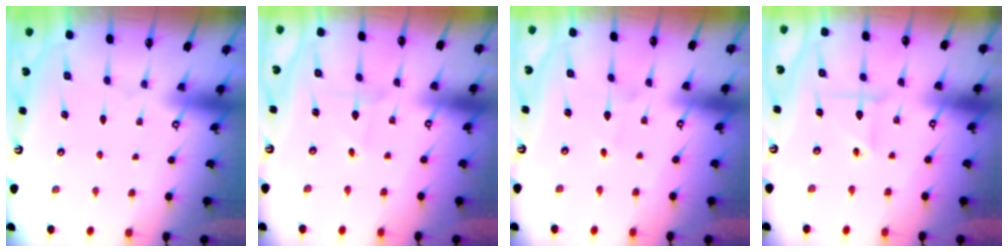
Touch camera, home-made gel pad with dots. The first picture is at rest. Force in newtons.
{"total": 1.5, "press": 1.4, "slide": 0.2}
{"total": 1.6, "press": 1.6, "slide": 0.1}
{"total": 2.8, "press": 2.7, "slide": 0.6}